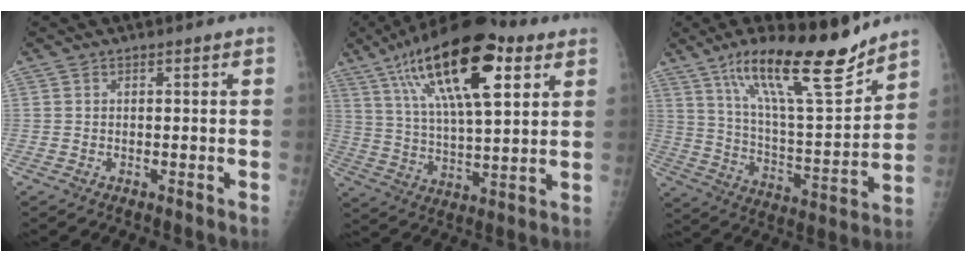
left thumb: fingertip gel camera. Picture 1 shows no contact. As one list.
[{"total": 22.6, "force": [10.6, 8.2, 18.2], "torque": [-0.296, -0.014, 0.178]}, {"total": 20.5, "force": [14.6, 4.4, 13.7], "torque": [-0.201, -0.078, 0.251]}]